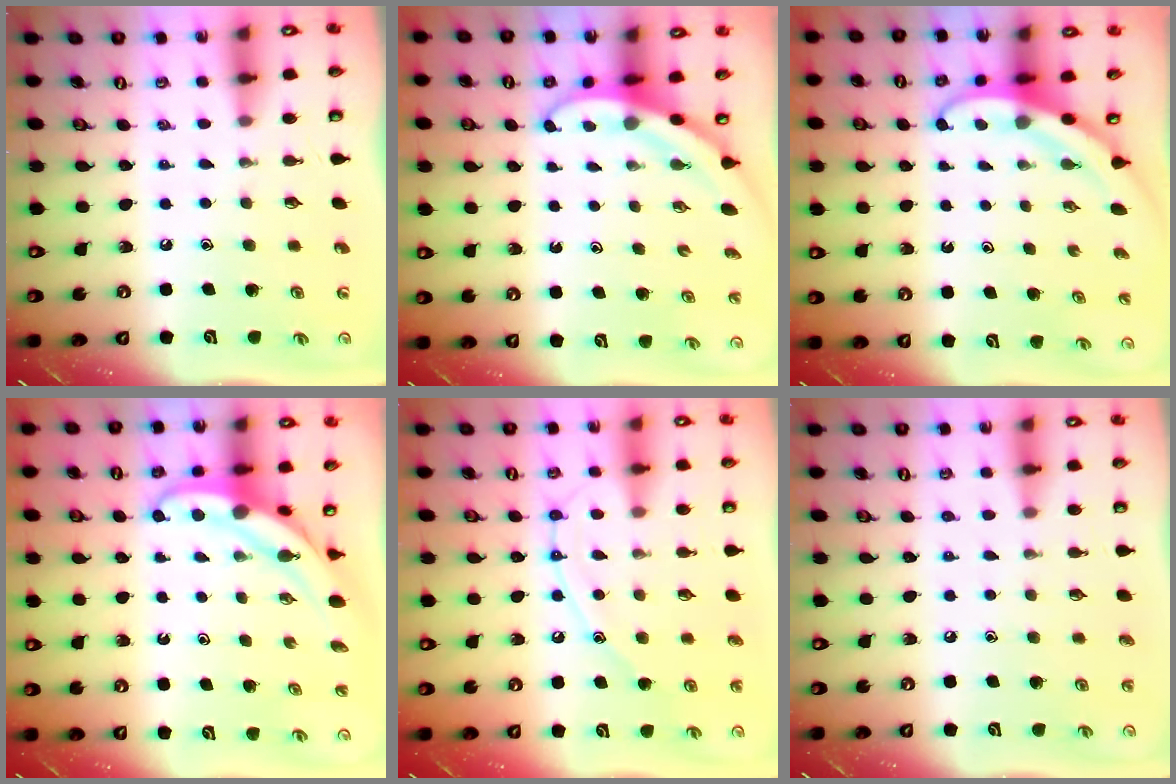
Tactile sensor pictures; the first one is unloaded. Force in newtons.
{"total": 3.0, "press": 3.0, "slide": 0.1}
{"total": 4.0, "press": 4.0, "slide": 0.4}
{"total": 5.8, "press": 5.8, "slide": 0.4}
{"total": 11.5, "press": 11.4, "slide": 1.0}
{"total": 2.3, "press": 2.3, "slide": 0.2}